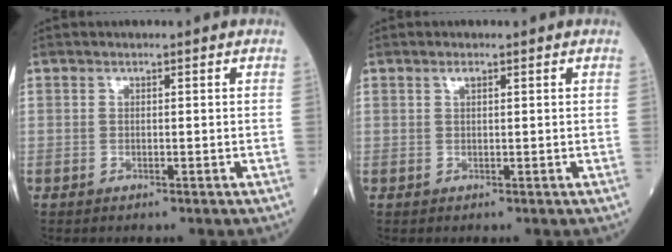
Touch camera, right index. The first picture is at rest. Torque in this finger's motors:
{"motor_torque": [-0.06, 0.01, -0.01, 0.02]}